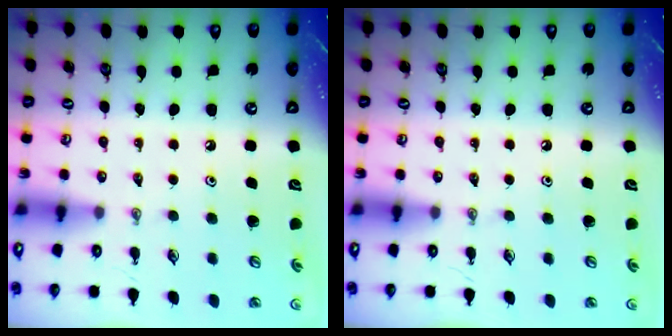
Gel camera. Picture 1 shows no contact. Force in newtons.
{"total": 0.0}